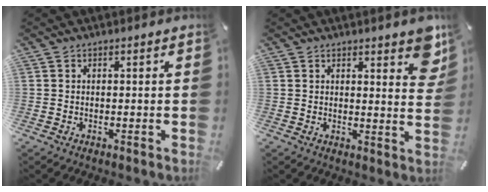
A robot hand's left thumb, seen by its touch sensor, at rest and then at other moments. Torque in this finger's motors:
{"motor_torque": [0.28, -0.36, 0.20, -0.14, 0.02]}